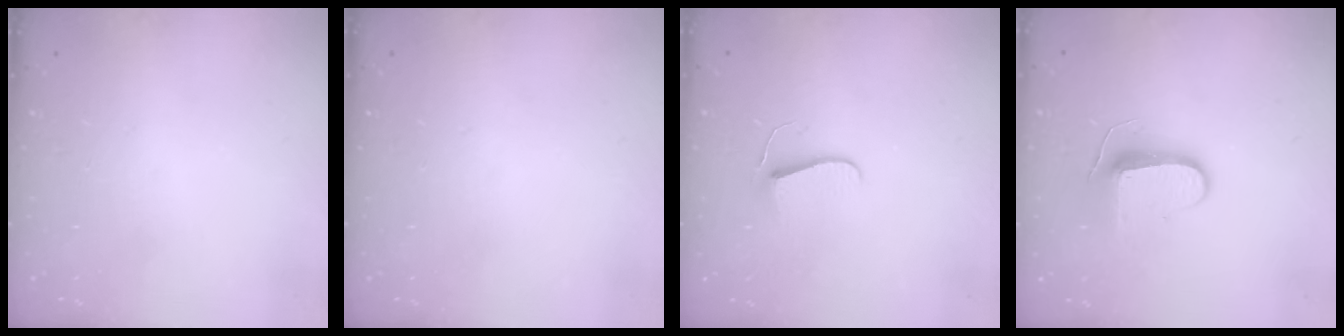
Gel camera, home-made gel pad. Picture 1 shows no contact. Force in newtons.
{"total": 0.0}
{"total": 6.2, "press": 6.1, "slide": 0.6}
{"total": 9.1, "press": 9.1, "slide": 0.8}